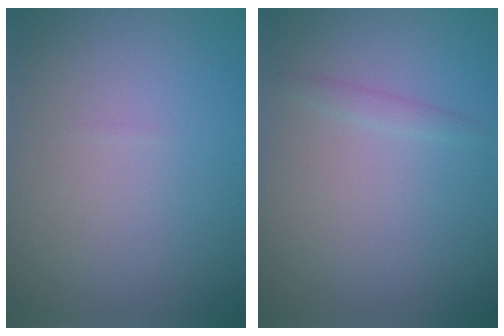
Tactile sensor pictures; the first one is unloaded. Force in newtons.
{"total": 0.9, "press": 0.9, "slide": 0.0}